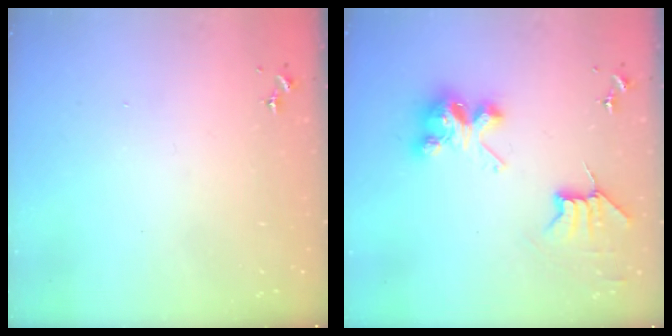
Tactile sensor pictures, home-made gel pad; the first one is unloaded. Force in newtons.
{"total": 9.0, "press": 9.0, "slide": 0.5}